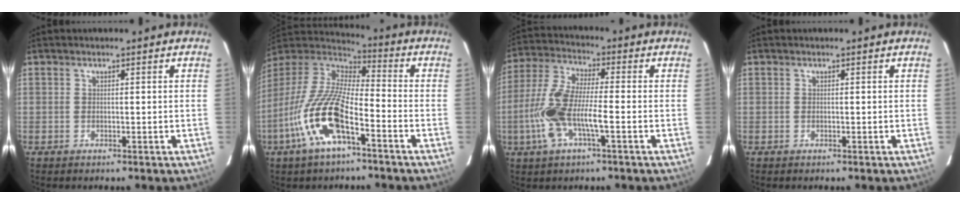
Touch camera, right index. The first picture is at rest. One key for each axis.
{"total": 17.3, "fx": -8.0, "fy": 5.4, "fz": 14.4, "tx": -0.293, "ty": -0.022, "tz": -0.161}
{"total": 12.5, "fx": -3.6, "fy": 3.3, "fz": 11.6, "tx": -0.254, "ty": -0.002, "tz": -0.072}
{"total": 0.0}